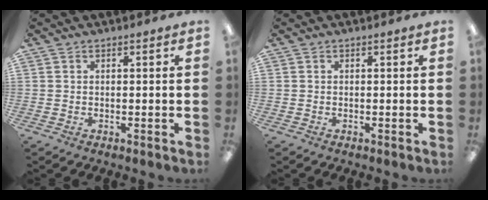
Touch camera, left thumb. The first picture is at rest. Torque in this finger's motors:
{"motor_torque": [0.00, 0.00, 0.00, 0.00, 0.00]}